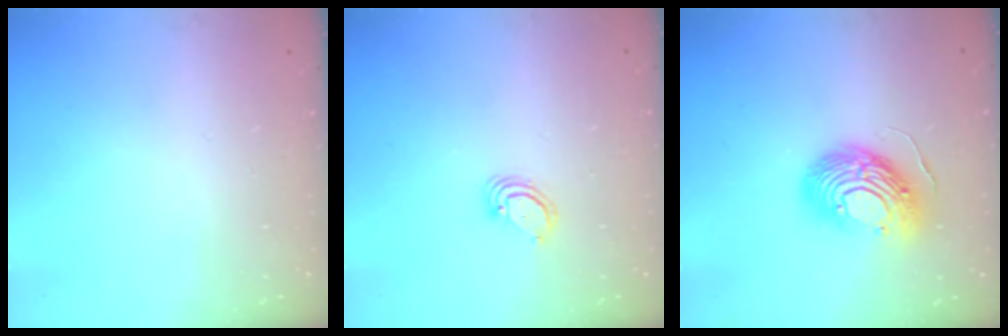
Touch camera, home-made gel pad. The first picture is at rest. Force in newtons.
{"total": 2.9, "press": 2.9, "slide": 0.3}
{"total": 13.9, "press": 13.8, "slide": 1.5}